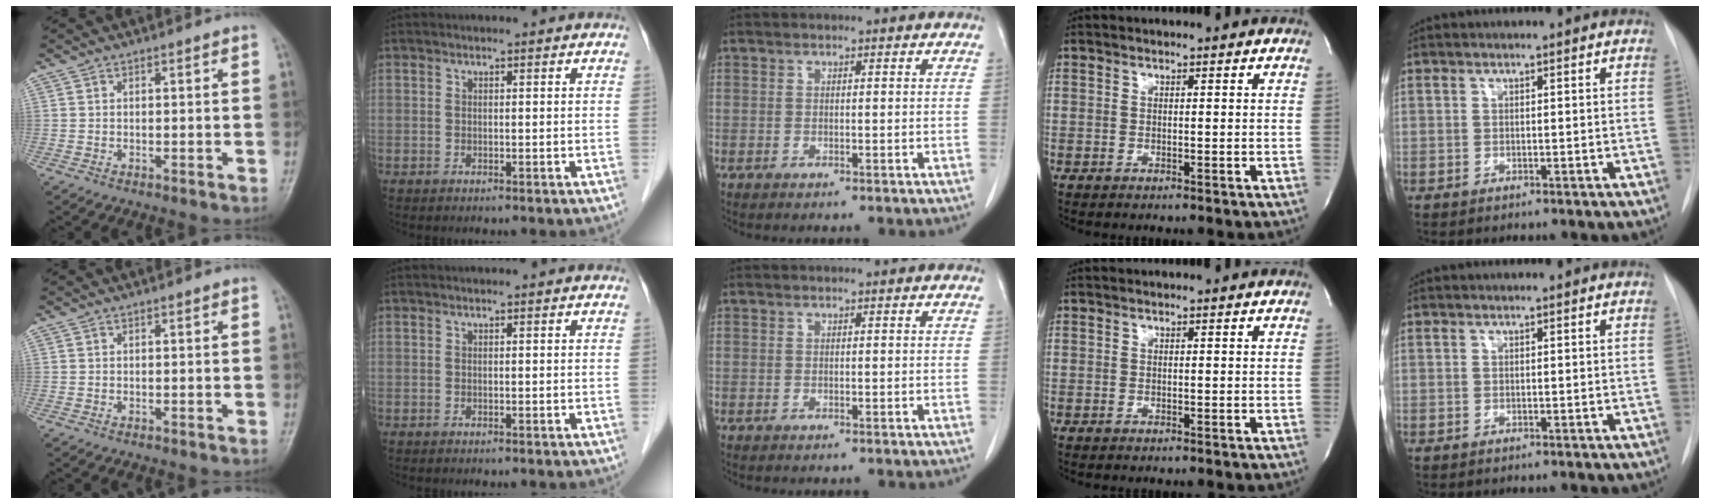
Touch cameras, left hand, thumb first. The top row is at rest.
{}